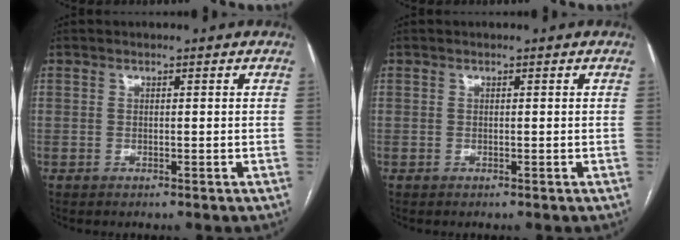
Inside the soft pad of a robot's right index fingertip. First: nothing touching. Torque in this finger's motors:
{"motor_torque": [0.00, 0.00, 0.00, 0.00]}